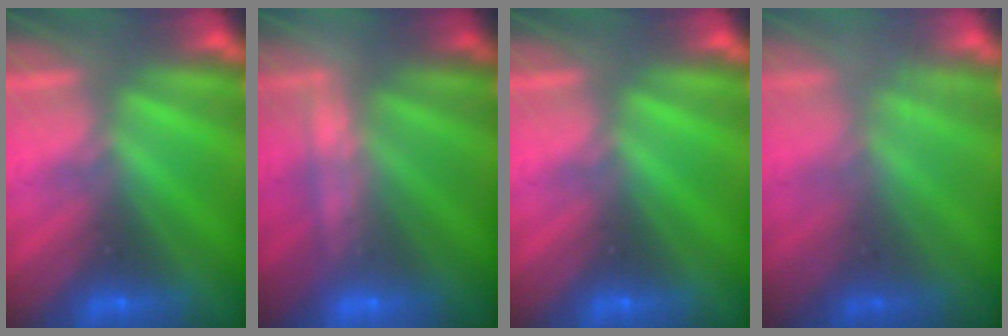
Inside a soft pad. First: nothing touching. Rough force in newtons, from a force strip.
{"total": 2.2}
{"total": 0.0}
{"total": 2.4}